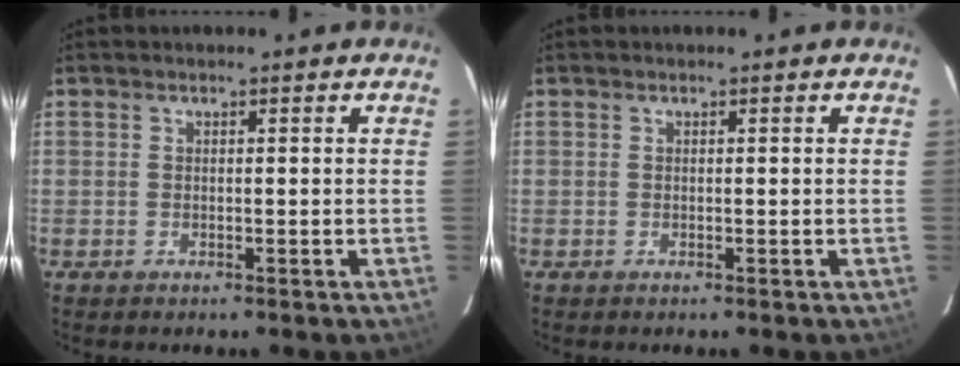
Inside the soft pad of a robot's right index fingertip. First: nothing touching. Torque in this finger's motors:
{"motor_torque": [0.00, 0.00, 0.00, 0.00]}